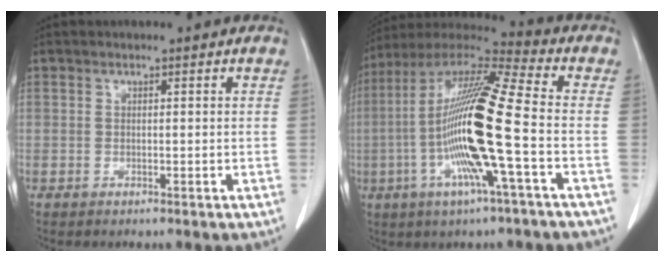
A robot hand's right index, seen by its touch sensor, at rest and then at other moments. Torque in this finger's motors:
{"motor_torque": [2.14, 0.00, 0.63, 0.21]}